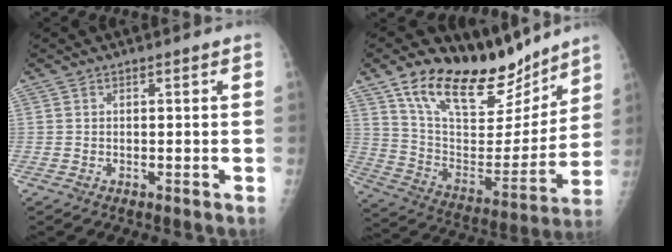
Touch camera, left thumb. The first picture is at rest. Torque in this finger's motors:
{"motor_torque": [0.54, 0.46, 1.39, -1.38, 0.23]}